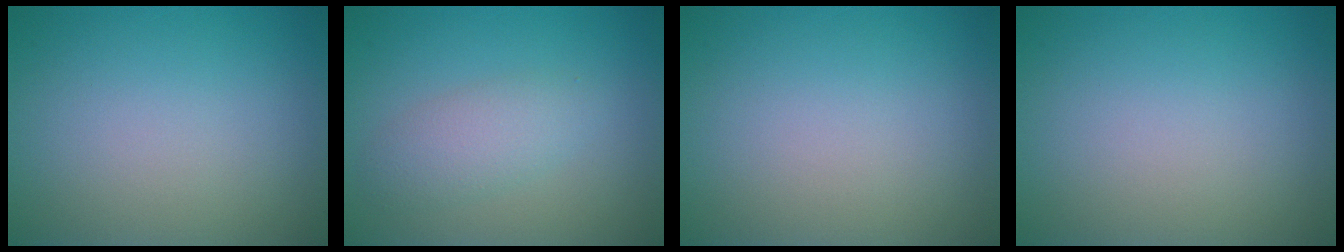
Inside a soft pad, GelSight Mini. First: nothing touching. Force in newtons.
{"total": 2.7, "press": 2.7, "slide": 0.1}
{"total": 0.0}
{"total": 0.0}